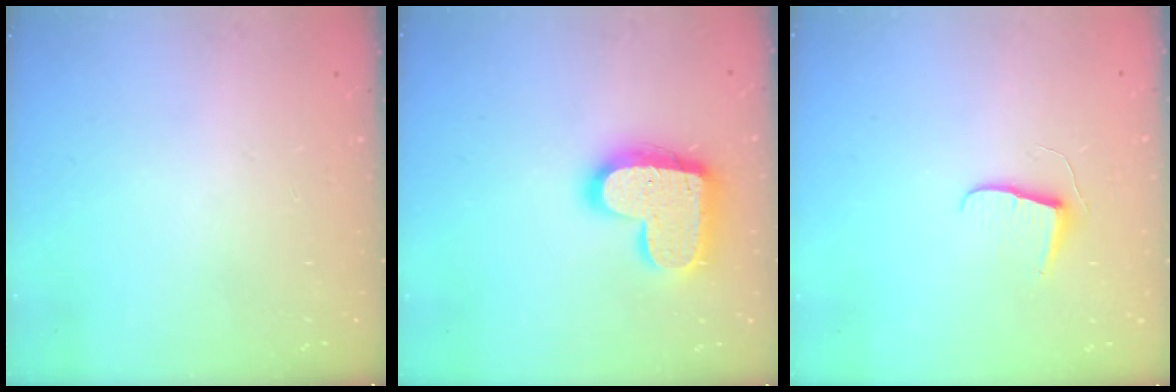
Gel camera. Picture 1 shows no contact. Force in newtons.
{"total": 19.3, "press": 19.3, "slide": 1.3}
{"total": 6.8, "press": 6.8, "slide": 0.5}